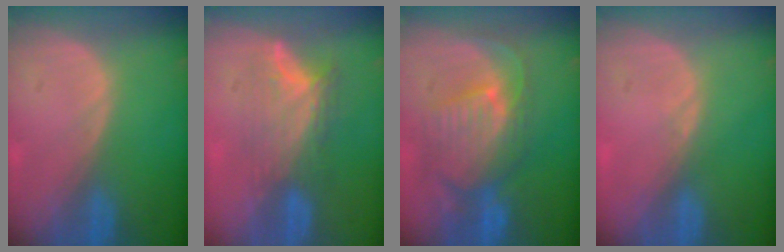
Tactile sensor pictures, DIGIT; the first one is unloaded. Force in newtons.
{"total": 7.9, "press": 6.8, "slide": 4.0}
{"total": 10.2, "press": 9.2, "slide": 4.4}
{"total": 0.5, "press": 0.5, "slide": 0.2}